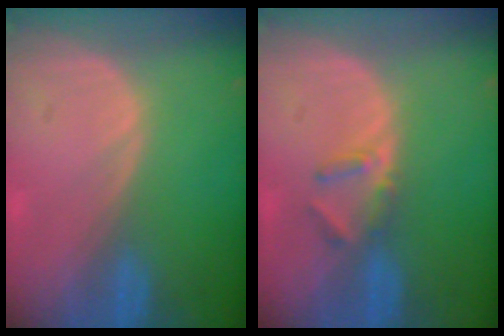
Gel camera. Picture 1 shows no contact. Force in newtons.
{"total": 2.9, "press": 2.6, "slide": 1.1}